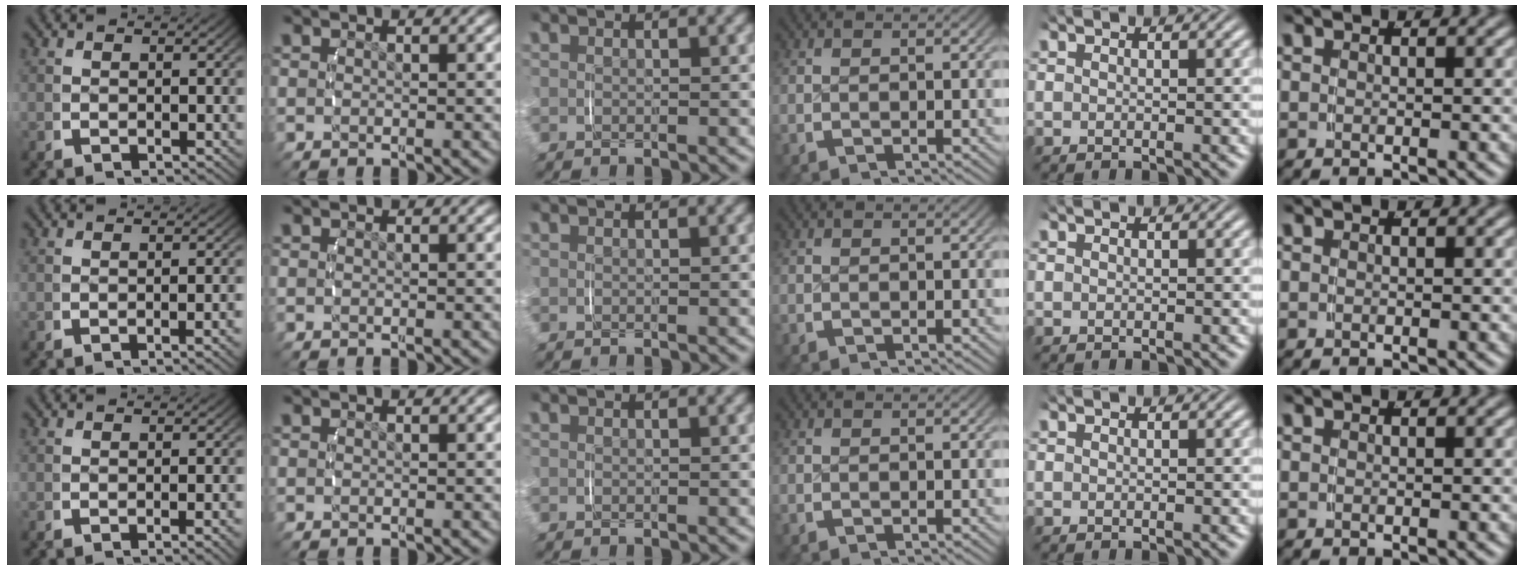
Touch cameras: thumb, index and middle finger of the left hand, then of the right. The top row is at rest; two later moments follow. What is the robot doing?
{"motion": "lift_and_place", "object": "measuring cup"}